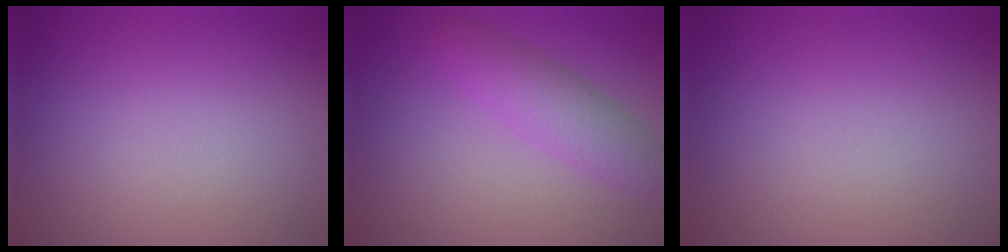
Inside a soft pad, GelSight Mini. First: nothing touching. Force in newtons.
{"total": 3.7, "press": 3.6, "slide": 0.2}
{"total": 0.0}